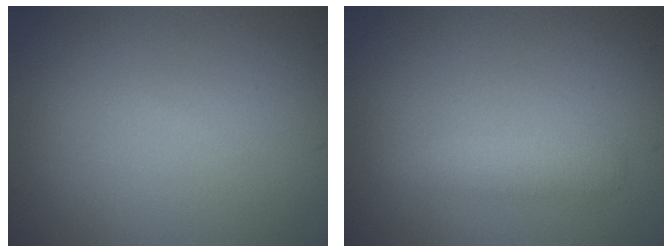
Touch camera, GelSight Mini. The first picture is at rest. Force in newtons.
{"total": 1.9, "press": 1.9, "slide": 0.1}